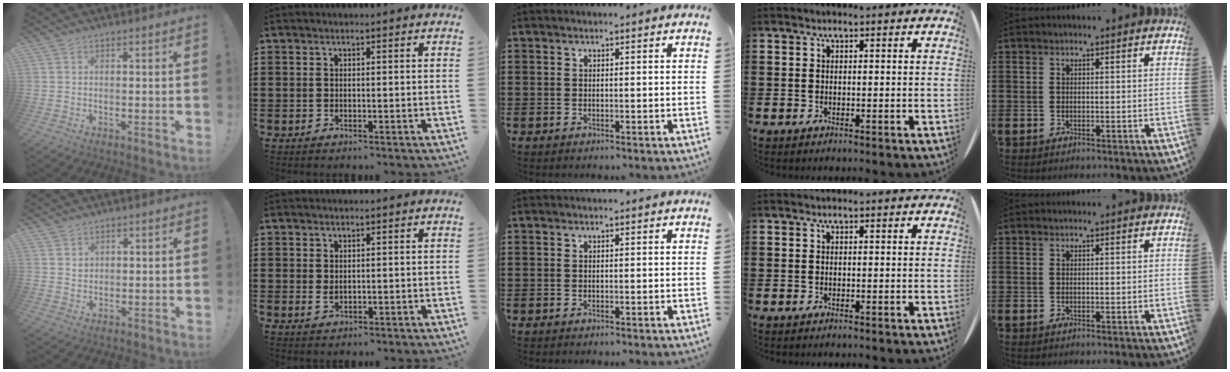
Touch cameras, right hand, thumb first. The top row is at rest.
{"thumb": {"total": 2.0, "force": [1.4, 1.3, 0.4], "torque": [0.005, -0.013, 0.025]}, "index": {"total": 1.1, "force": [0.3, 0.7, 0.9], "torque": [-0.018, 0.003, 0.004]}}